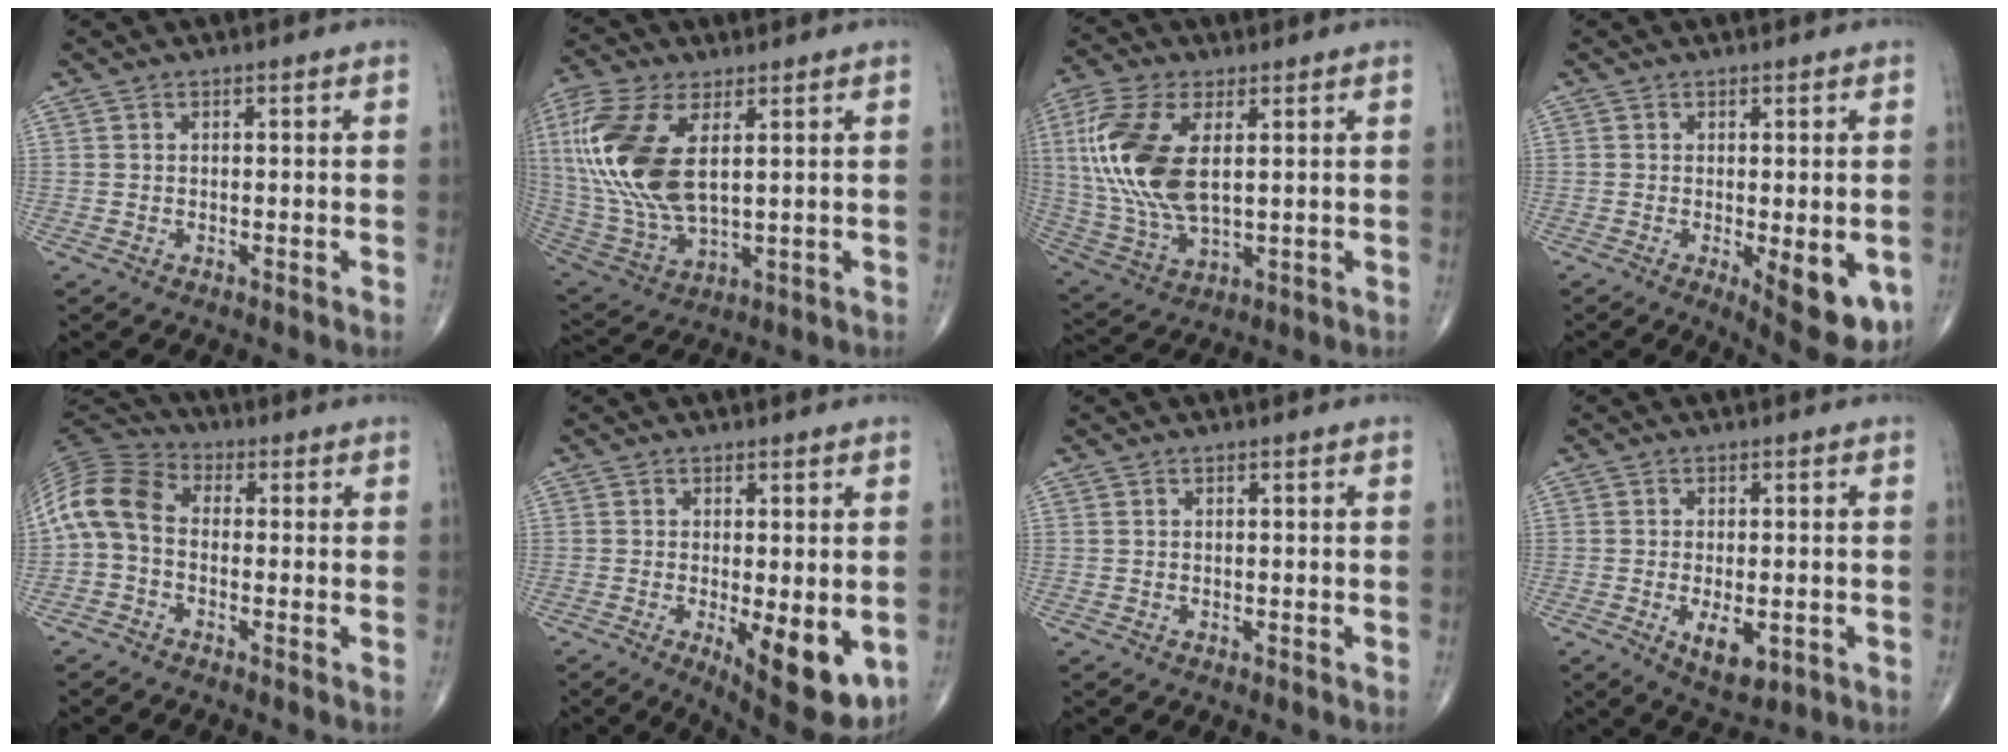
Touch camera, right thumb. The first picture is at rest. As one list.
[{"total": 19.9, "force": [4.3, 9.9, 16.7], "torque": [-0.383, -0.017, 0.086]}, {"total": 17.6, "force": [3.2, 8.9, 14.9], "torque": [-0.334, -0.009, 0.065]}, {"total": 9.9, "force": [-2.7, 3.5, 8.9], "torque": [-0.107, -0.020, -0.029]}, {"total": 9.8, "force": [-0.8, 6.8, 7.1], "torque": [-0.138, 0.027, -0.034]}, {"total": 11.5, "force": [-2.9, 4.0, 10.4], "torque": [-0.137, -0.024, -0.030]}, {"total": 0.0}, {"total": 6.3, "force": [-1.8, 3.0, 5.2], "torque": [-0.080, -0.010, -0.020]}]